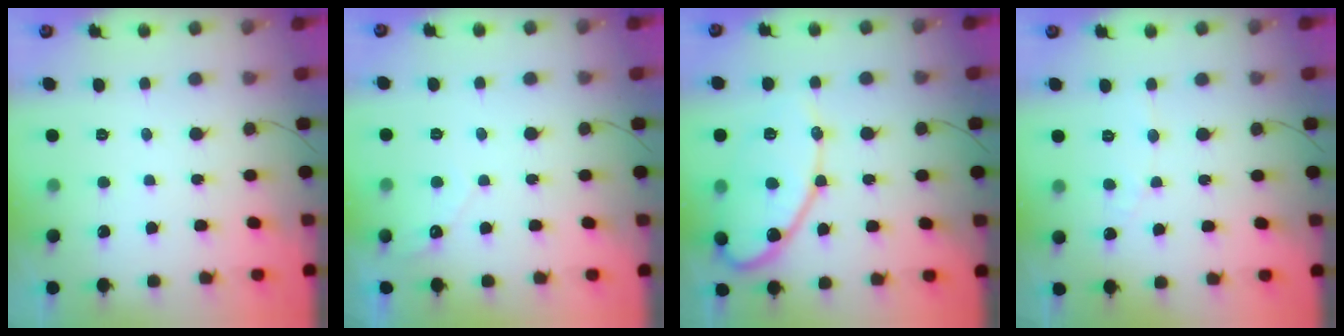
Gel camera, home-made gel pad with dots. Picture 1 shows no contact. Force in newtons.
{"total": 2.7, "press": 2.7, "slide": 0.2}
{"total": 13.8, "press": 13.8, "slide": 0.8}
{"total": 3.4, "press": 3.4, "slide": 0.4}